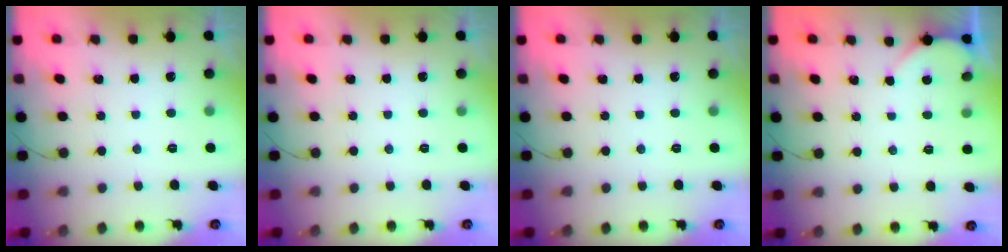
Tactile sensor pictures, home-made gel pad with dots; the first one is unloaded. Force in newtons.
{"total": 0.0}
{"total": 0.0}
{"total": 1.8, "press": 1.8, "slide": 0.2}